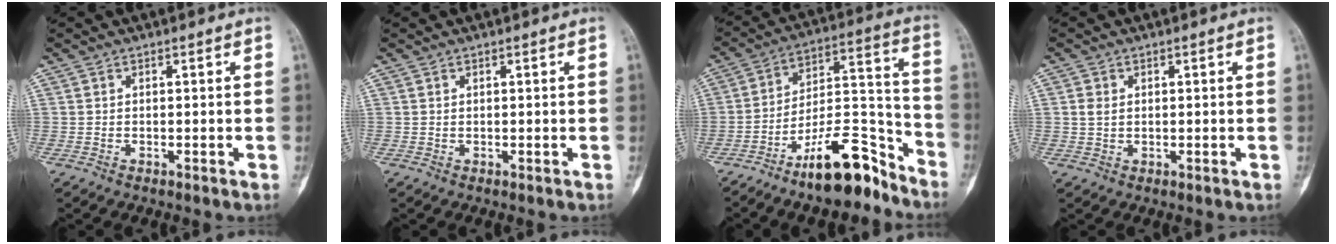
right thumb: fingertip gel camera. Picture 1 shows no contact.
{"total": 0.0}
{"total": 16.9, "force": [-12.0, 5.7, 10.5], "torque": [-0.138, 0.106, -0.201]}
{"total": 2.0, "force": [0.3, 1.6, 1.2], "torque": [-0.017, 0.002, 0.006]}